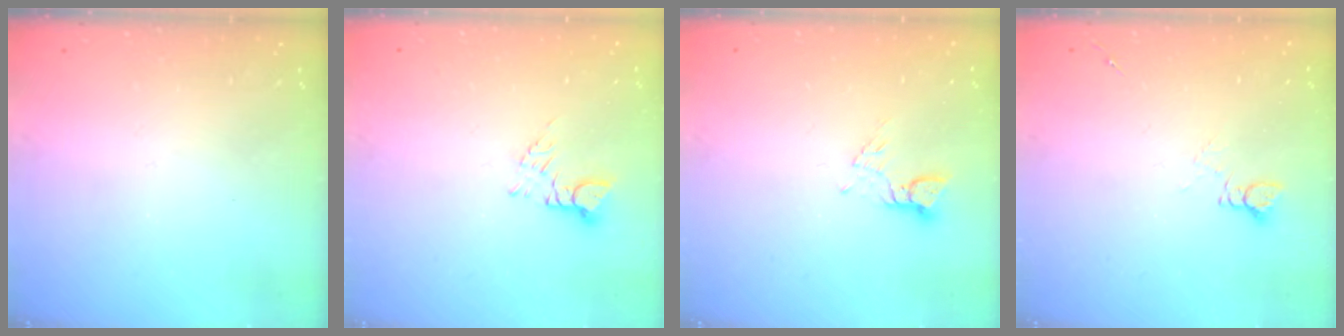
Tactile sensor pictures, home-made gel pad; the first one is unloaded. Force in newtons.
{"total": 3.0, "press": 3.0, "slide": 0.4}
{"total": 2.4, "press": 2.4, "slide": 0.2}
{"total": 3.7, "press": 3.7, "slide": 0.5}